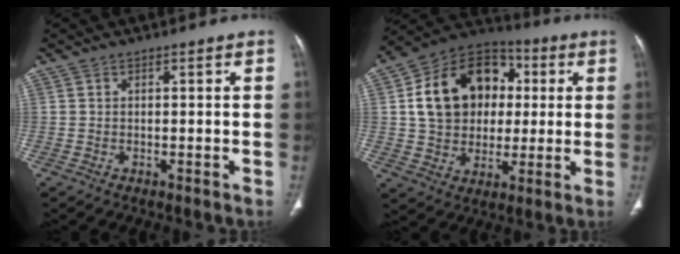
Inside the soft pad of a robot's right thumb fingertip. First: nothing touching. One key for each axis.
{"total": 19.3, "fx": 3.2, "fy": 15.2, "fz": 11.4, "tx": -0.162, "ty": 0.022, "tz": 0.055}